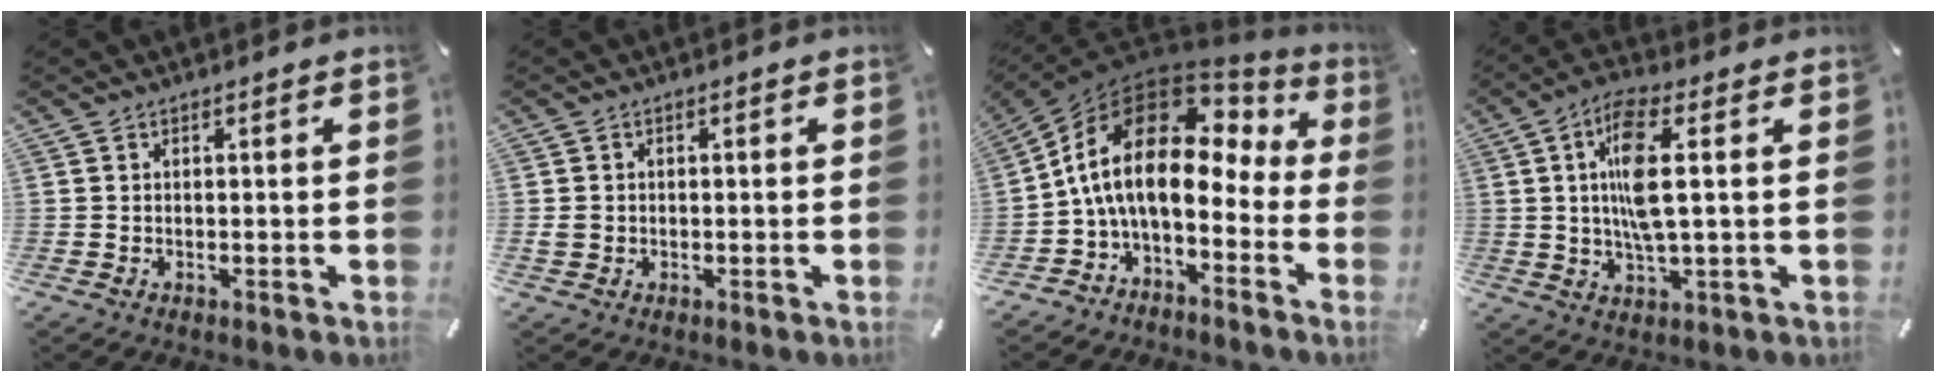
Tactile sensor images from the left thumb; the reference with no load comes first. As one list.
[{"total": 1.6, "force": [-0.3, 1.4, 0.7], "torque": [-0.013, 0.005, -0.008]}, {"total": 16.9, "force": [1.2, 9.6, 13.8], "torque": [-0.283, -0.014, 0.016]}, {"total": 10.7, "force": [1.5, 2.9, 10.2], "torque": [-0.211, -0.003, 0.021]}]